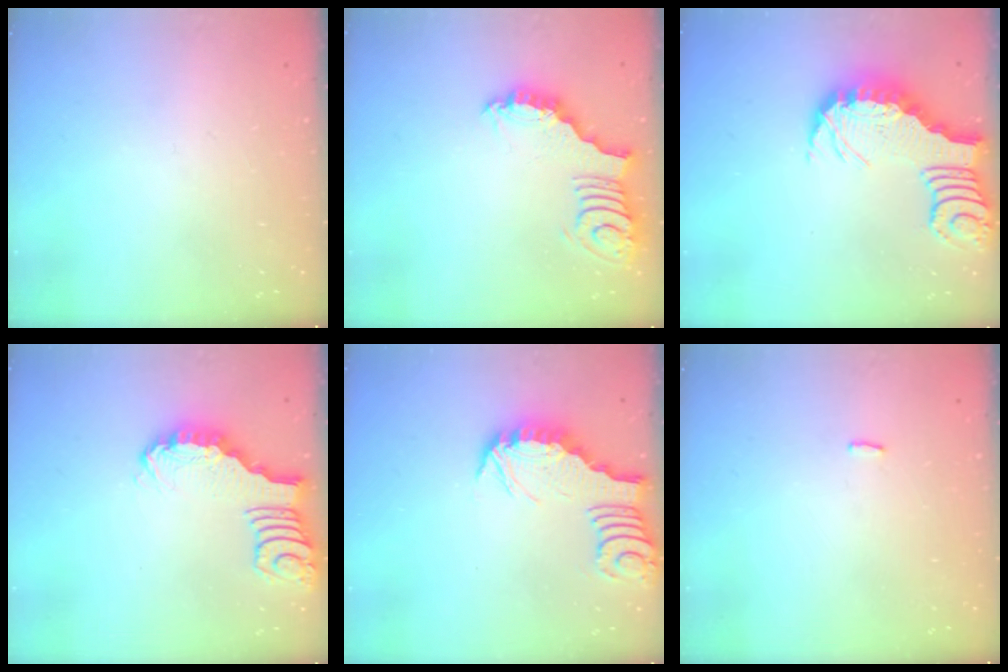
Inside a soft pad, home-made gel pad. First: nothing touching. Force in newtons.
{"total": 3.0, "press": 2.9, "slide": 0.5}
{"total": 3.5, "press": 3.4, "slide": 0.5}
{"total": 2.7, "press": 2.7, "slide": 0.4}
{"total": 2.7, "press": 2.7, "slide": 0.1}
{"total": 2.2, "press": 2.1, "slide": 0.4}